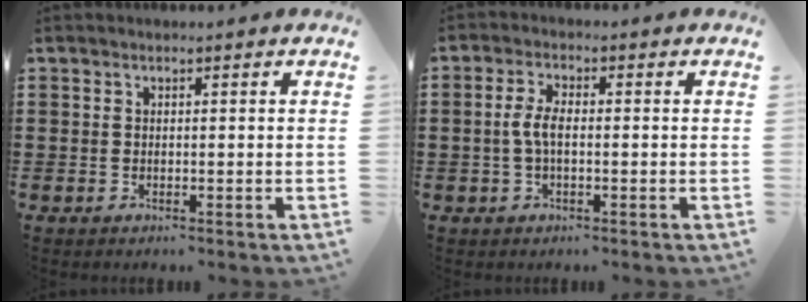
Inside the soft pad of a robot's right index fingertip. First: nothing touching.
{"total": 3.8, "force": [-0.4, 1.5, 3.5], "torque": [-0.086, -0.003, -0.016]}